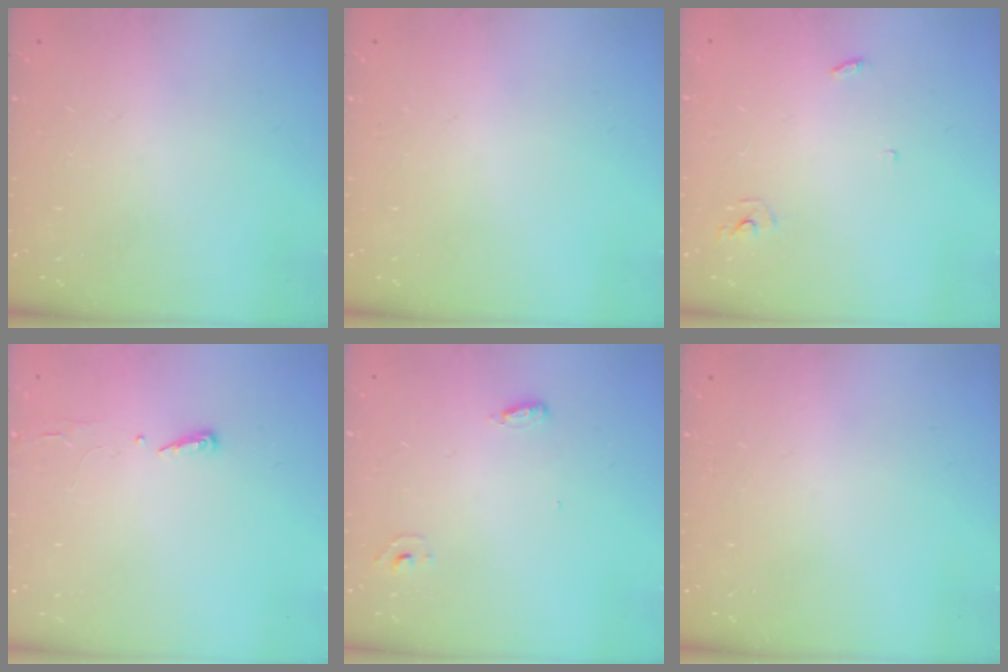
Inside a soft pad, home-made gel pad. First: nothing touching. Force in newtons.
{"total": 0.0}
{"total": 2.9, "press": 2.9, "slide": 0.2}
{"total": 2.9, "press": 2.9, "slide": 0.4}
{"total": 3.5, "press": 3.2, "slide": 1.4}
{"total": 0.0}